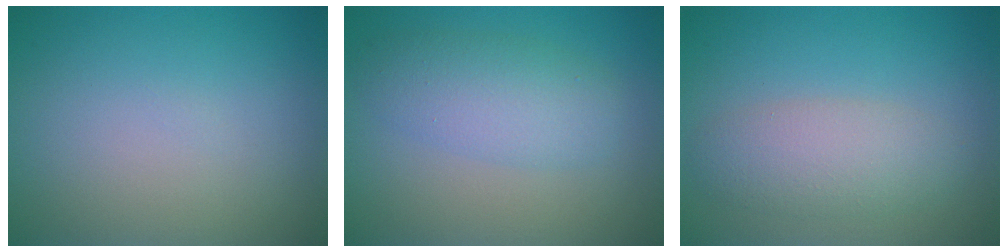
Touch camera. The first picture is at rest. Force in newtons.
{"total": 4.1, "press": 4.1, "slide": 0.2}
{"total": 3.7, "press": 3.7, "slide": 0.3}